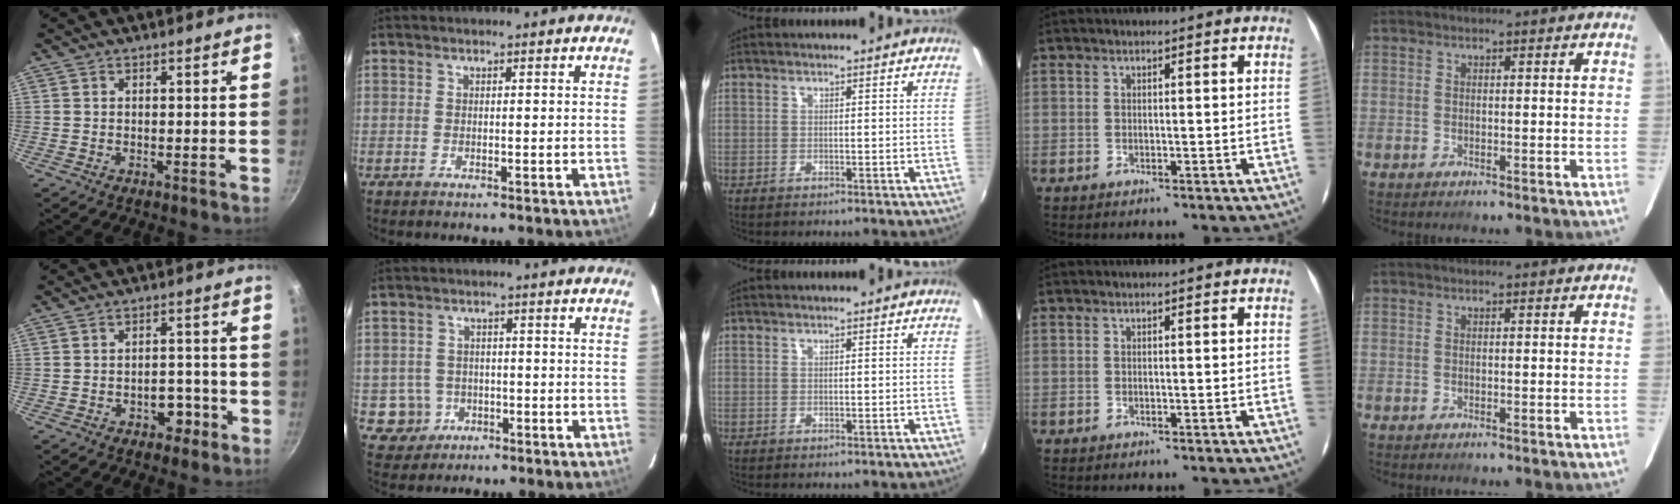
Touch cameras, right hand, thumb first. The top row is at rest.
{"thumb": {"total": 4.4, "force": [-2.2, 3.0, 2.4], "torque": [-0.007, 0.022, -0.024]}, "index": {"total": 5.7, "force": [-1.7, 5.4, 0.5], "torque": [-0.026, 0.019, -0.017]}}